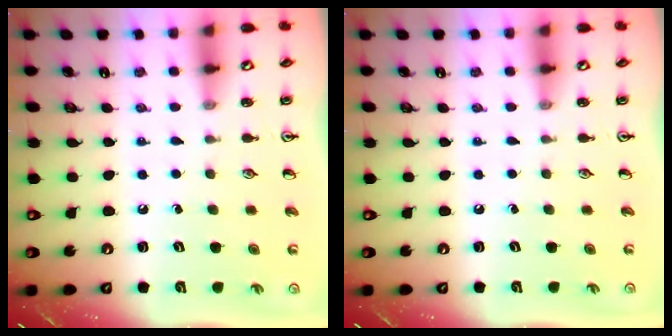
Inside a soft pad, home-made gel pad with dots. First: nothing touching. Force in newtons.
{"total": 0.0}